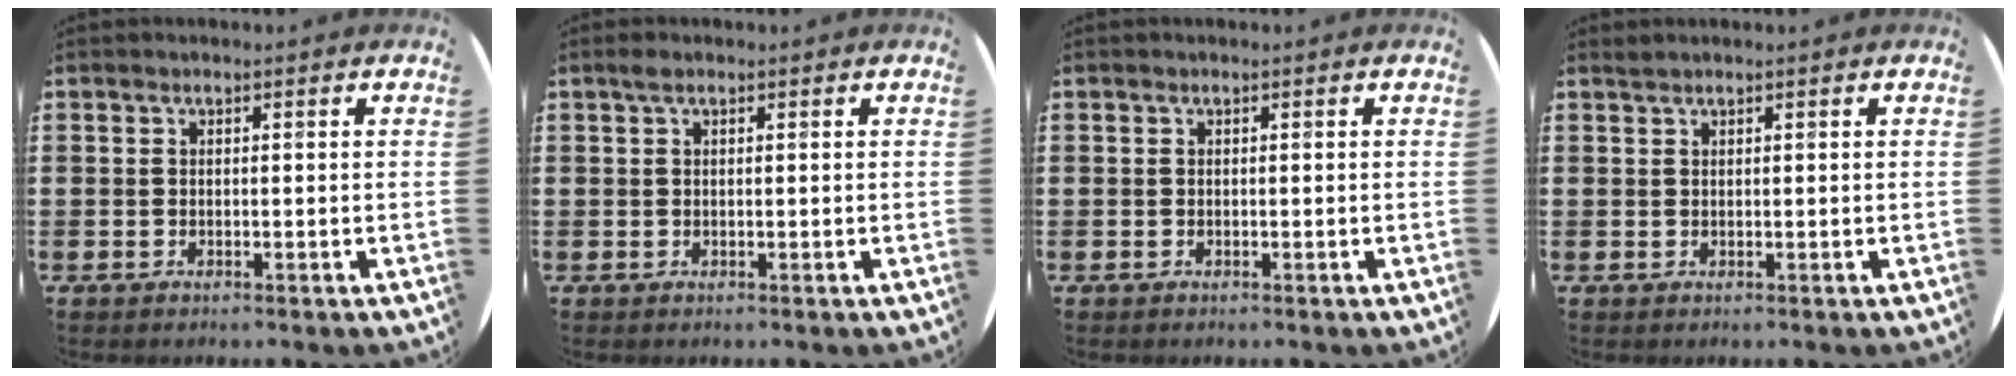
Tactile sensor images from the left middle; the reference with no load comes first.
{"total": 0.9, "force": [0.5, 0.4, 0.6], "torque": [-0.013, 0.004, 0.008]}
{"total": 0.0}
{"total": 0.8, "force": [0.7, -0.1, 0.3], "torque": [-0.007, 0.000, 0.014]}